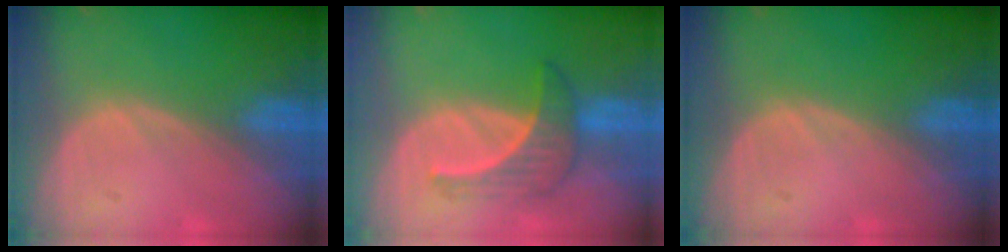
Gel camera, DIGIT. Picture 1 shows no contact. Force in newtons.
{"total": 5.0, "press": 4.9, "slide": 0.8}
{"total": 0.0}